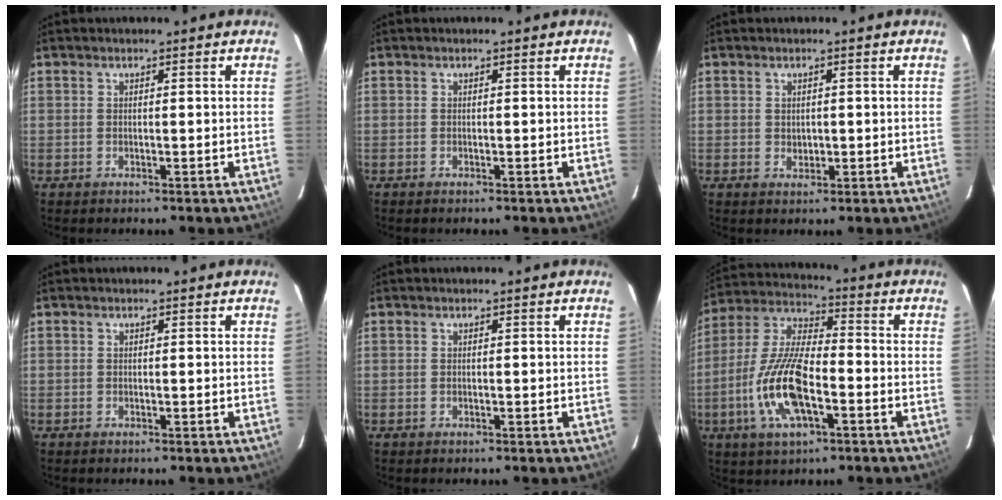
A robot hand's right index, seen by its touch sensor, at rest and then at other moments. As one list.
[{"total": 0.0}, {"total": 1.6, "force": [0.0, 1.4, 0.9], "torque": [-0.012, 0.003, 0.004]}, {"total": 0.0}, {"total": 0.0}, {"total": 15.2, "force": [-5.0, 5.6, 13.2], "torque": [-0.282, -0.004, -0.097]}]